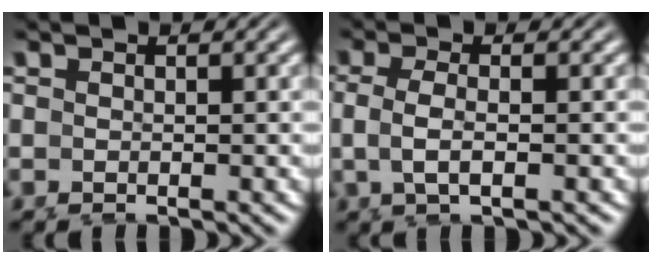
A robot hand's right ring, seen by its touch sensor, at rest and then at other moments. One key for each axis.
{"total": 2.6, "fx": 0.7, "fy": 0.9, "fz": 2.4, "tx": -0.055, "ty": -0.007, "tz": 0.019}